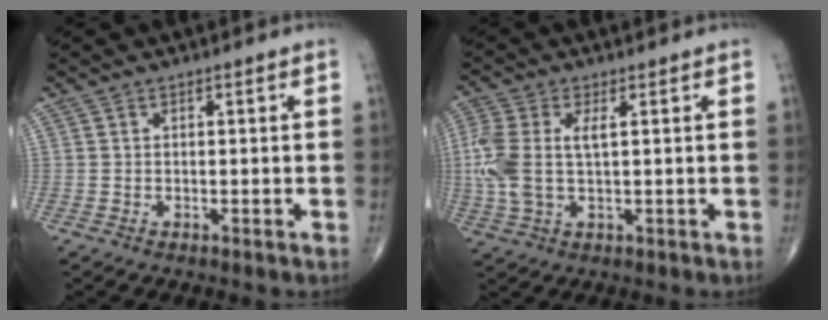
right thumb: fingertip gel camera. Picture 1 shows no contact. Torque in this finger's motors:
{"motor_torque": [0.12, 0.31, 0.99, 0.14, 0.12]}